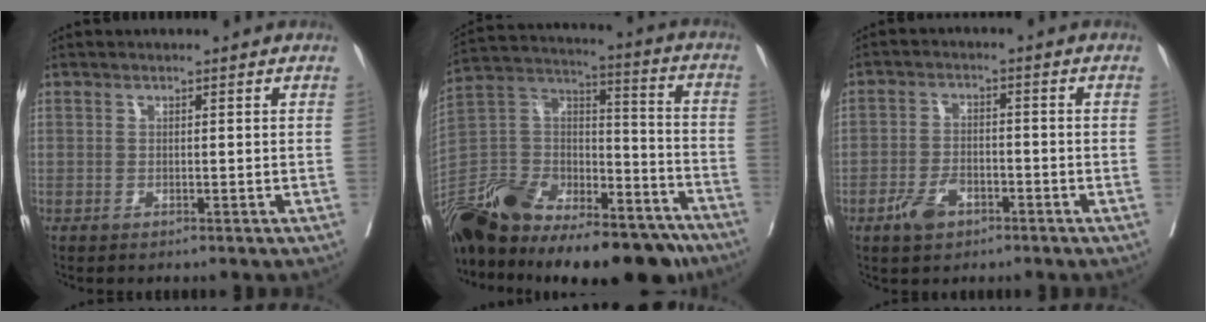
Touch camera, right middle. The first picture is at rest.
{"total": 34.6, "force": [-26.8, 12.8, 17.8], "torque": [-0.343, -0.021, -0.419]}
{"total": 4.7, "force": [-2.7, 2.5, 2.8], "torque": [-0.057, 0.001, -0.047]}